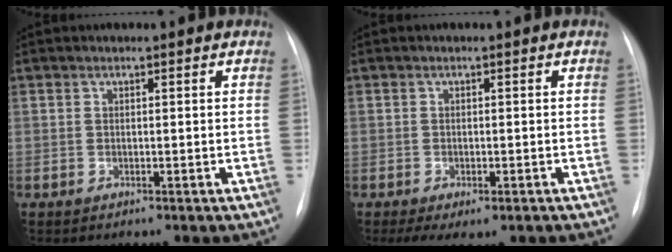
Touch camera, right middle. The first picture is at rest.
{"total": 4.5, "force": [-2.8, 2.0, 2.9], "torque": [-0.041, -0.008, -0.038]}